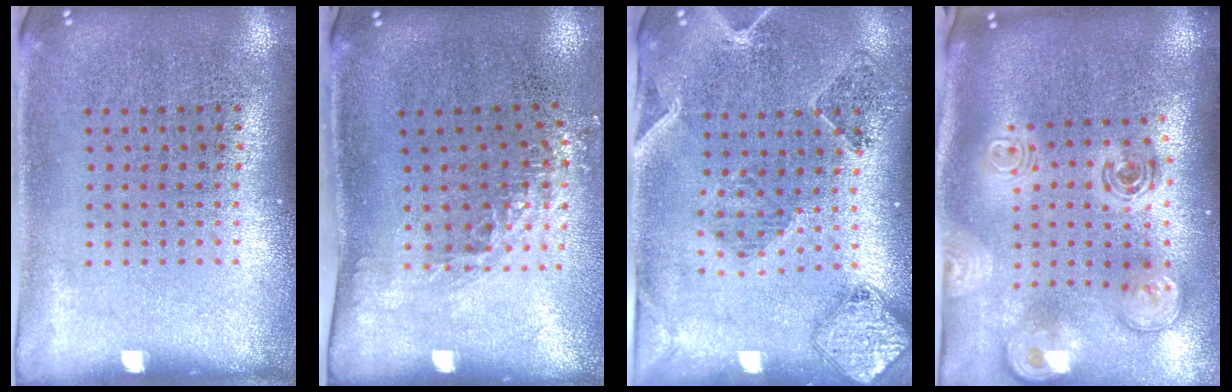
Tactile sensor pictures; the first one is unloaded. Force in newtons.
{"total": 1.4, "press": 1.0, "slide": 1.0}
{"total": 0.7, "press": 0.7, "slide": 0.3}
{"total": 3.1, "press": 2.1, "slide": 2.3}